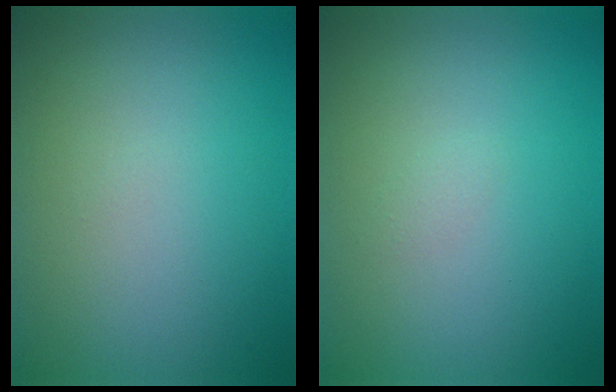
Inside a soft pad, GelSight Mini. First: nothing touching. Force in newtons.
{"total": 0.6, "press": 0.6, "slide": 0.1}